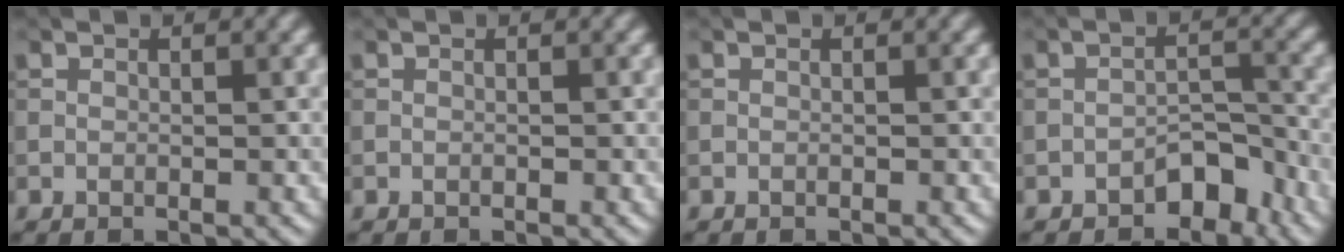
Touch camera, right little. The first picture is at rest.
{"total": 0.0}
{"total": 0.0}
{"total": 3.2, "force": [-2.3, 1.6, 1.6], "torque": [-0.013, 0.012, -0.037]}